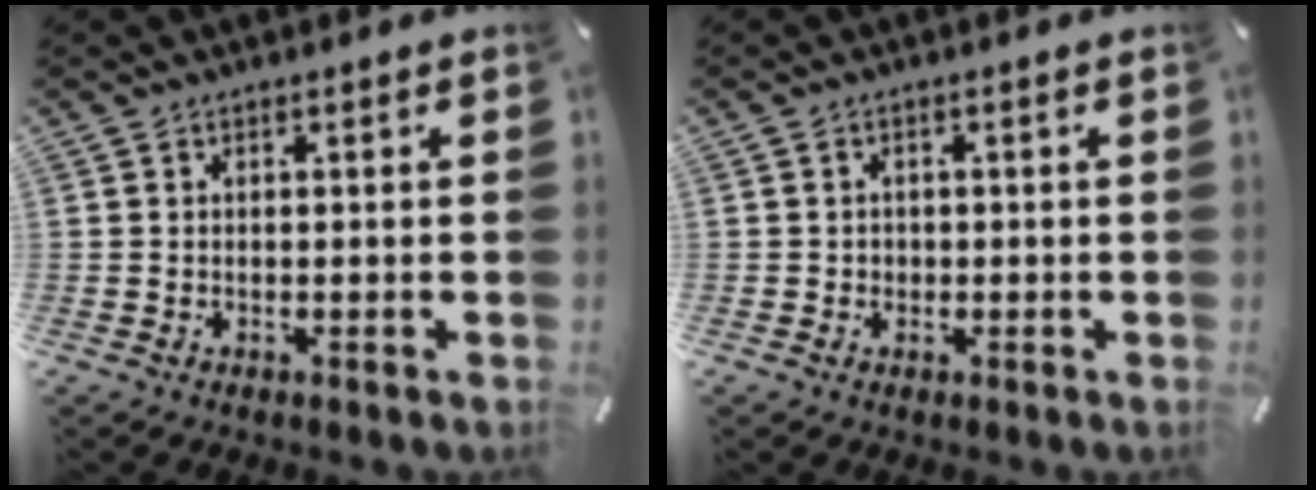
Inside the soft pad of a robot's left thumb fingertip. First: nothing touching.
{"total": 1.4, "force": [-0.3, 1.3, 0.3], "torque": [-0.008, 0.005, -0.009]}